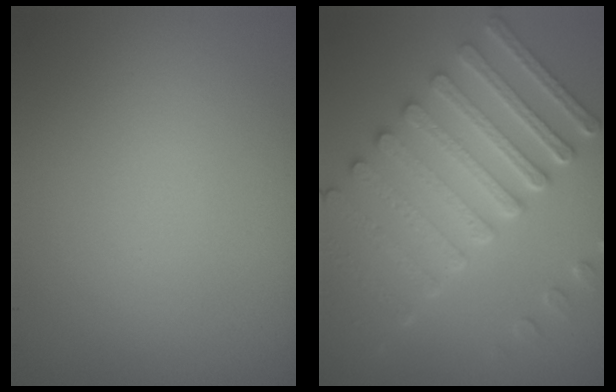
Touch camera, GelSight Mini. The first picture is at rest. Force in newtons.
{"total": 7.7, "press": 6.1, "slide": 4.8}